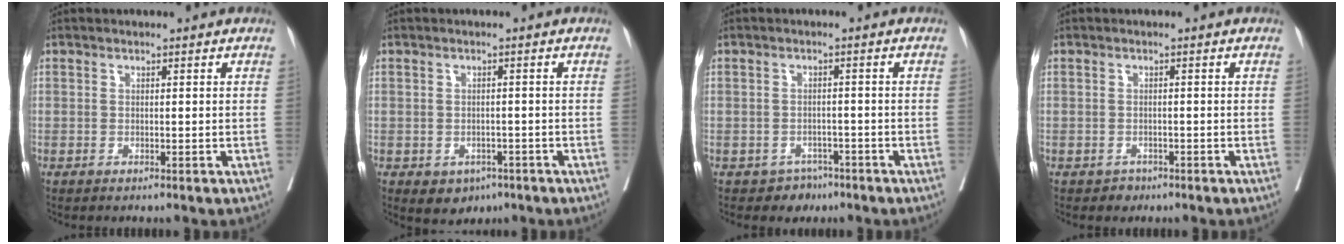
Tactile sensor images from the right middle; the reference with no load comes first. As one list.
[{"total": 4.0, "force": [-2.2, 3.0, 1.5], "torque": [-0.011, 0.002, -0.022]}, {"total": 2.8, "force": [-1.9, 2.1, 0.1], "torque": [-0.002, 0.011, -0.023]}, {"total": 1.2, "force": [-0.8, 0.9, 0.0], "torque": [0.002, 0.004, -0.011]}]